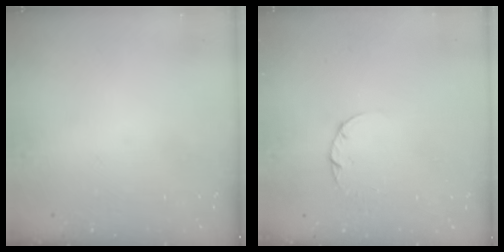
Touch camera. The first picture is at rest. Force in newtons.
{"total": 2.2, "press": 2.2, "slide": 0.3}